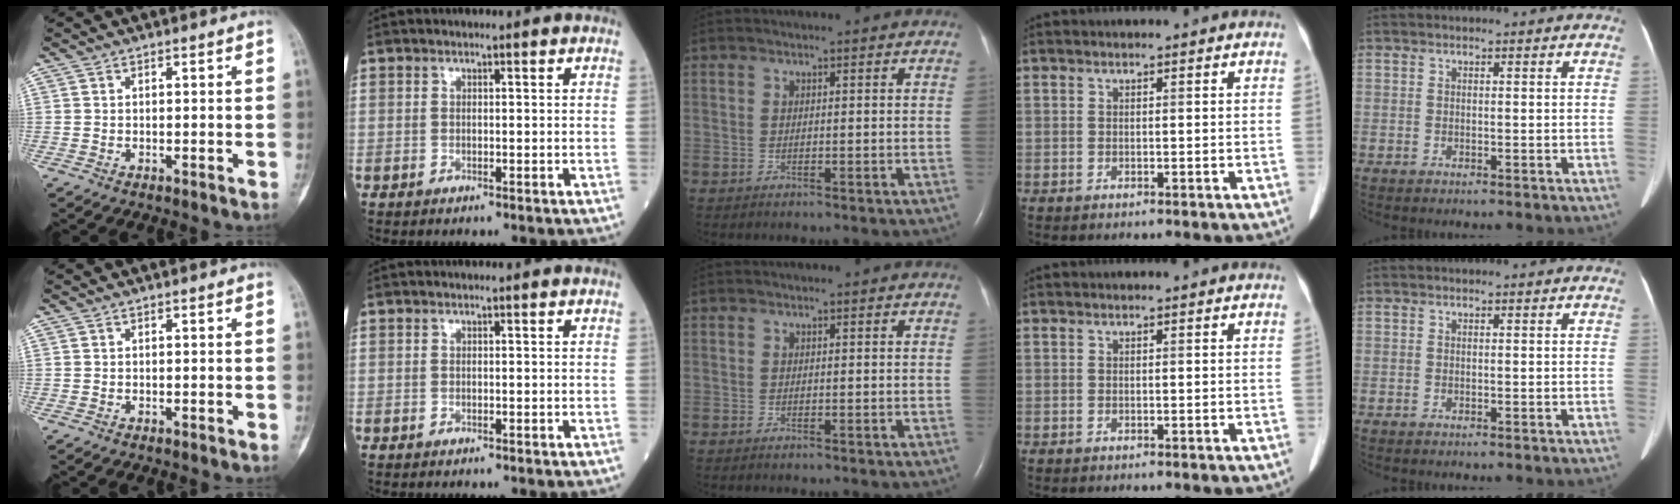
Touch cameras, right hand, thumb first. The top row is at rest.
{}